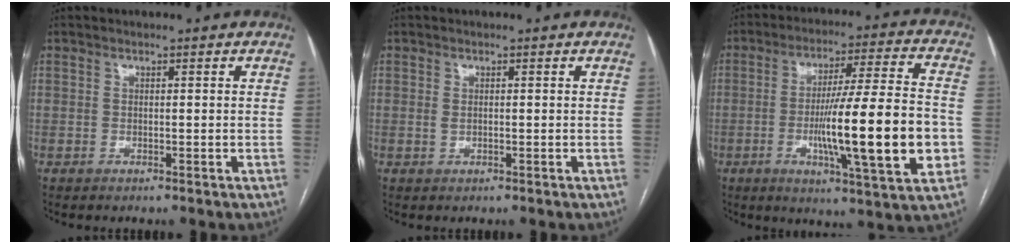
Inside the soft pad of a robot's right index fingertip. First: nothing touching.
{"total": 0.7, "force": [0.0, 0.4, 0.6], "torque": [-0.013, -0.001, 0.001]}
{"total": 19.1, "force": [-3.7, 0.9, 18.7], "torque": [-0.284, -0.005, -0.056]}